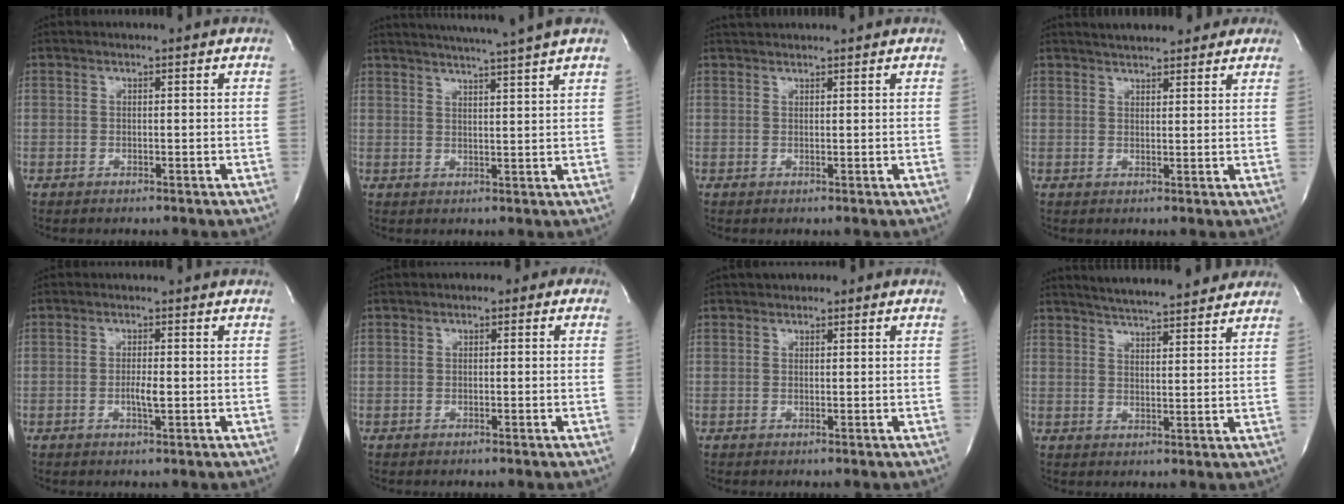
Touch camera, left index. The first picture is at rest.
{"total": 10.9, "force": [9.4, -1.8, 5.2], "torque": [-0.084, -0.005, 0.121]}
{"total": 2.4, "force": [2.3, 0.2, 0.5], "torque": [-0.009, 0.026, 0.043]}
{"total": 9.5, "force": [8.2, 2.9, 3.8], "torque": [-0.046, 0.020, 0.102]}
{"total": 2.3, "force": [-0.6, 0.3, 2.2], "torque": [-0.043, -0.003, -0.010]}
{"total": 1.8, "force": [-0.1, 1.3, 1.3], "torque": [-0.010, 0.014, -0.012]}
{"total": 1.2, "force": [0.5, 0.9, 0.6], "torque": [-0.008, 0.007, 0.004]}
{"total": 13.8, "force": [12.5, 2.0, 5.6], "torque": [-0.083, 0.013, 0.169]}